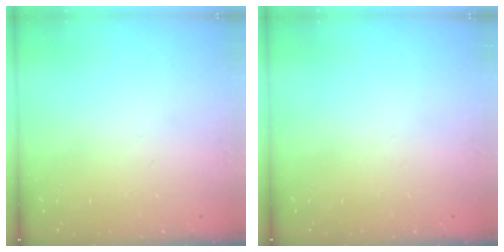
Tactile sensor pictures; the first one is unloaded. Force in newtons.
{"total": 0.0}